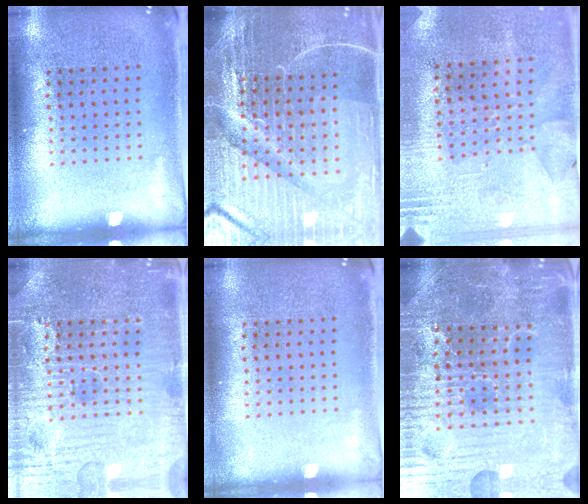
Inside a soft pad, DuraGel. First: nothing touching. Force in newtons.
{"total": 5.4, "press": 5.1, "slide": 1.9}
{"total": 2.7, "press": 2.3, "slide": 1.5}
{"total": 4.7, "press": 4.6, "slide": 0.8}
{"total": 0.0}
{"total": 5.1, "press": 5.0, "slide": 1.1}